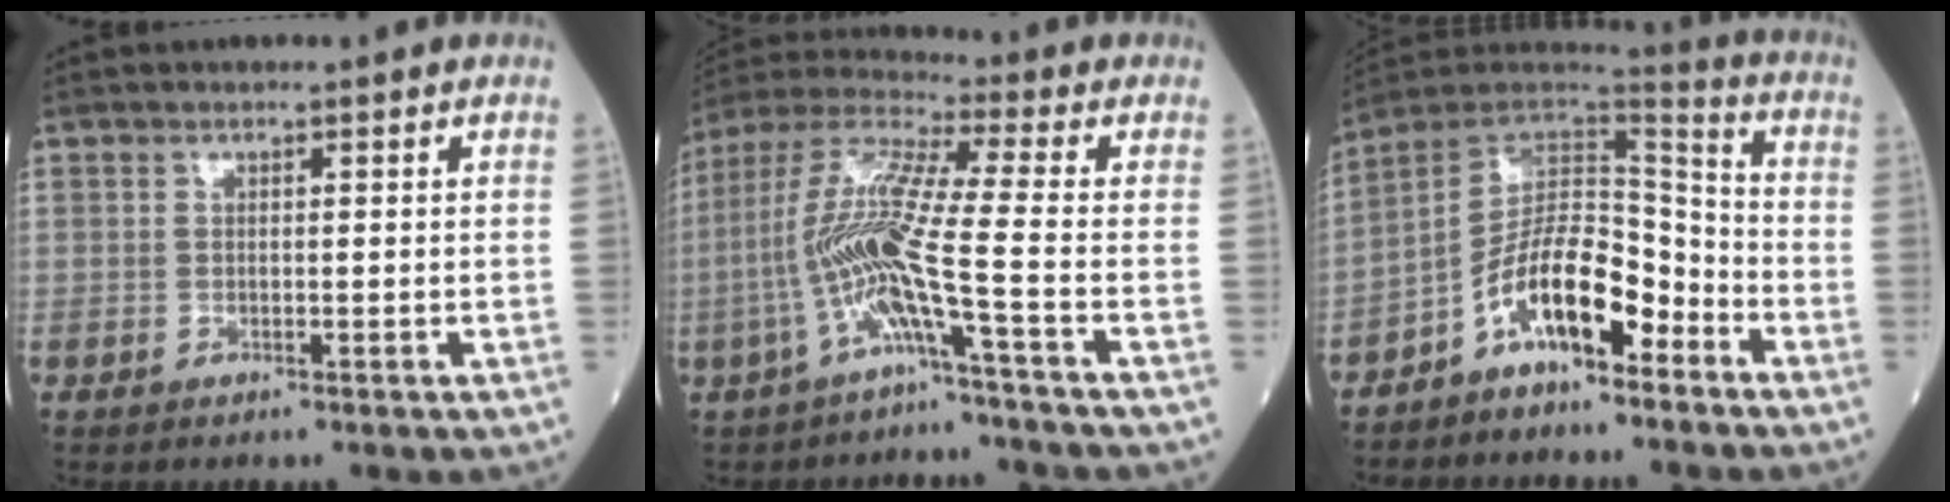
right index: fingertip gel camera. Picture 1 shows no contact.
{"total": 11.8, "force": [-3.7, -1.1, 11.2], "torque": [-0.243, 0.009, -0.082]}
{"total": 11.8, "force": [-6.4, 4.5, 8.8], "torque": [-0.159, 0.031, -0.116]}